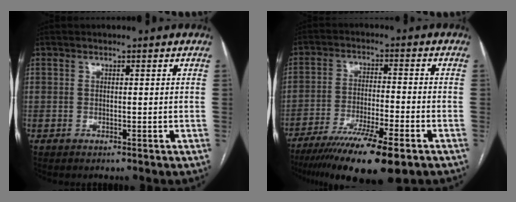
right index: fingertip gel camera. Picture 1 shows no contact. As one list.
[{"total": 15.0, "force": [-10.4, 1.4, 10.6], "torque": [-0.177, -0.037, -0.171]}]